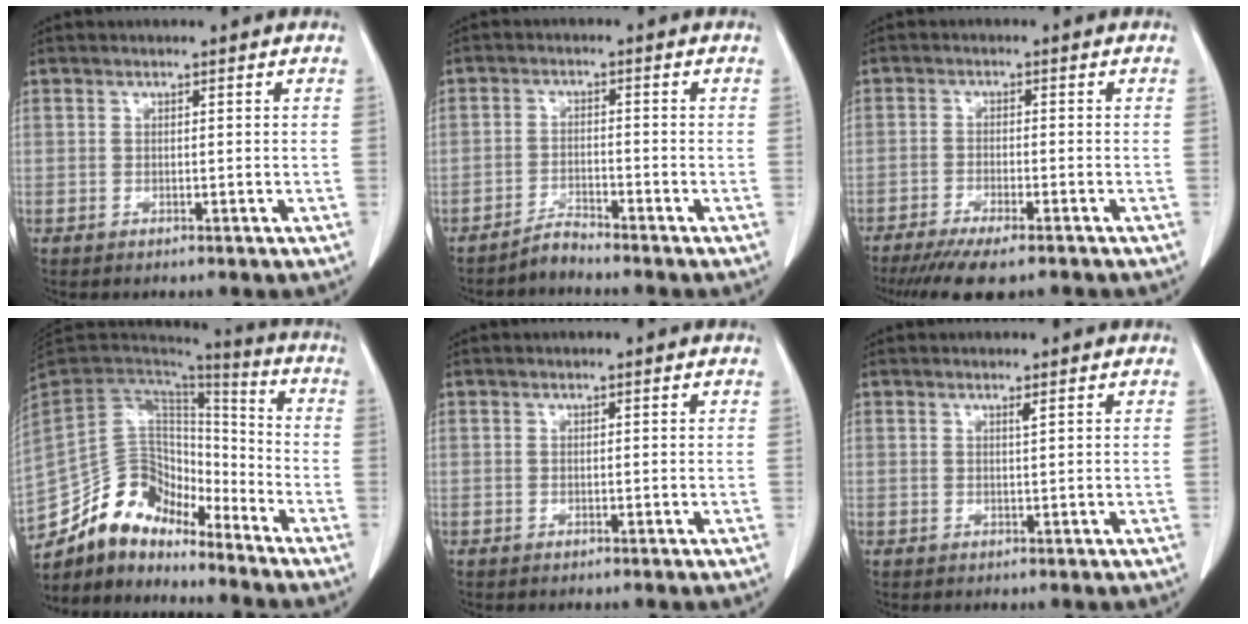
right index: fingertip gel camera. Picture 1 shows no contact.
{"total": 2.2, "force": [-2.2, 0.0, -0.1], "torque": [0.009, -0.008, -0.041]}
{"total": 9.4, "force": [-7.5, 1.3, 5.6], "torque": [-0.080, -0.018, -0.116]}
{"total": 14.7, "force": [-12.4, 6.6, 4.5], "torque": [-0.069, 0.065, -0.227]}
{"total": 0.0}
{"total": 0.6, "force": [0.4, -0.2, 0.5], "torque": [-0.016, -0.005, 0.011]}